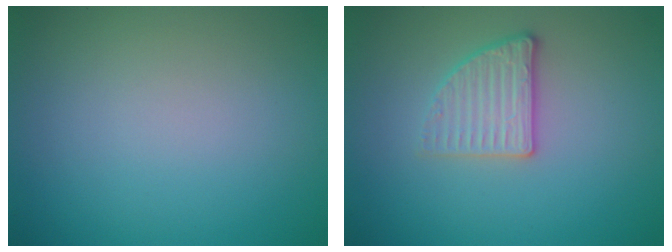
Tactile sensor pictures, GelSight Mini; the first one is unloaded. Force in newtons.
{"total": 2.6, "press": 2.4, "slide": 1.0}